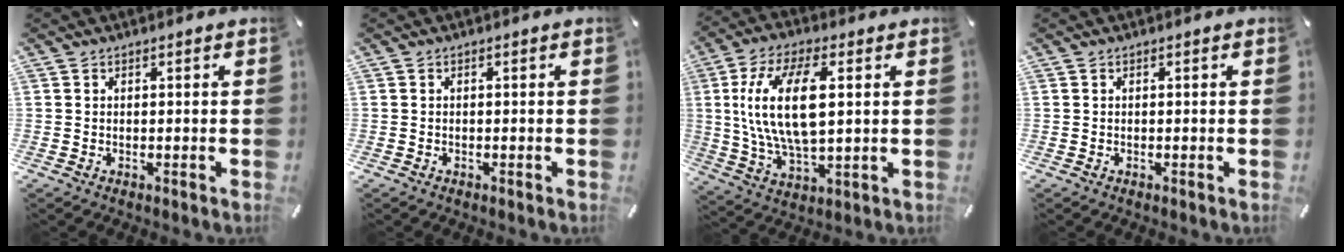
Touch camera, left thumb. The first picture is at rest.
{"total": 0.0}
{"total": 16.2, "force": [3.0, 7.5, 14.0], "torque": [-0.306, -0.002, 0.049]}
{"total": 0.0}